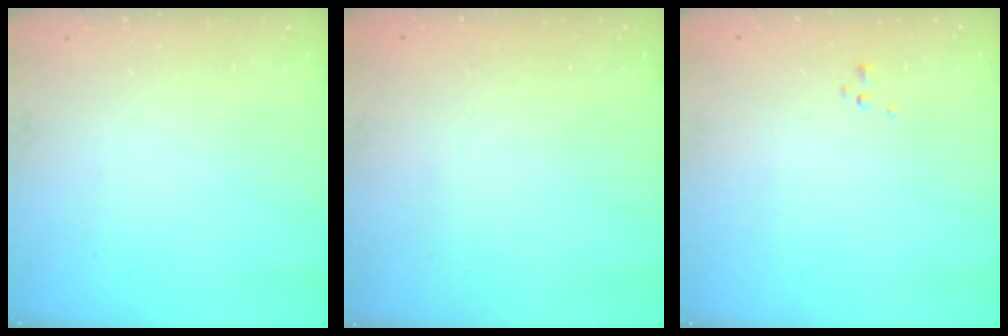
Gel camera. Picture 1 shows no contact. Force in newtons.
{"total": 1.8, "press": 1.8, "slide": 0.2}
{"total": 0.7, "press": 0.6, "slide": 0.1}